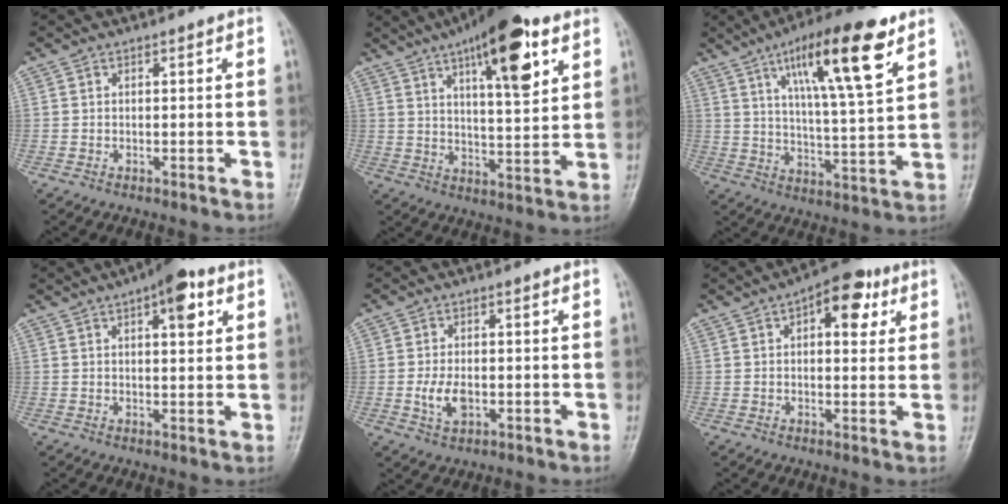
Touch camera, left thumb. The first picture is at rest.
{"total": 17.0, "force": [8.7, 5.3, 13.6], "torque": [-0.182, -0.030, 0.133]}
{"total": 17.7, "force": [9.2, 3.5, 14.7], "torque": [-0.227, -0.035, 0.151]}
{"total": 7.6, "force": [3.6, 3.0, 6.0], "torque": [-0.062, -0.006, 0.043]}
{"total": 4.7, "force": [-1.0, 2.8, 3.7], "torque": [-0.070, -0.002, -0.014]}
{"total": 9.5, "force": [3.9, 4.8, 7.2], "torque": [-0.067, 0.002, 0.045]}